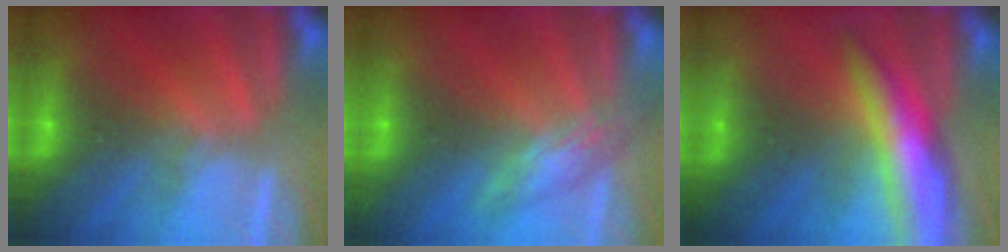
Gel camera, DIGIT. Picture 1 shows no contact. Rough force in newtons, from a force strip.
{"total": 2.5}
{"total": 9.3}